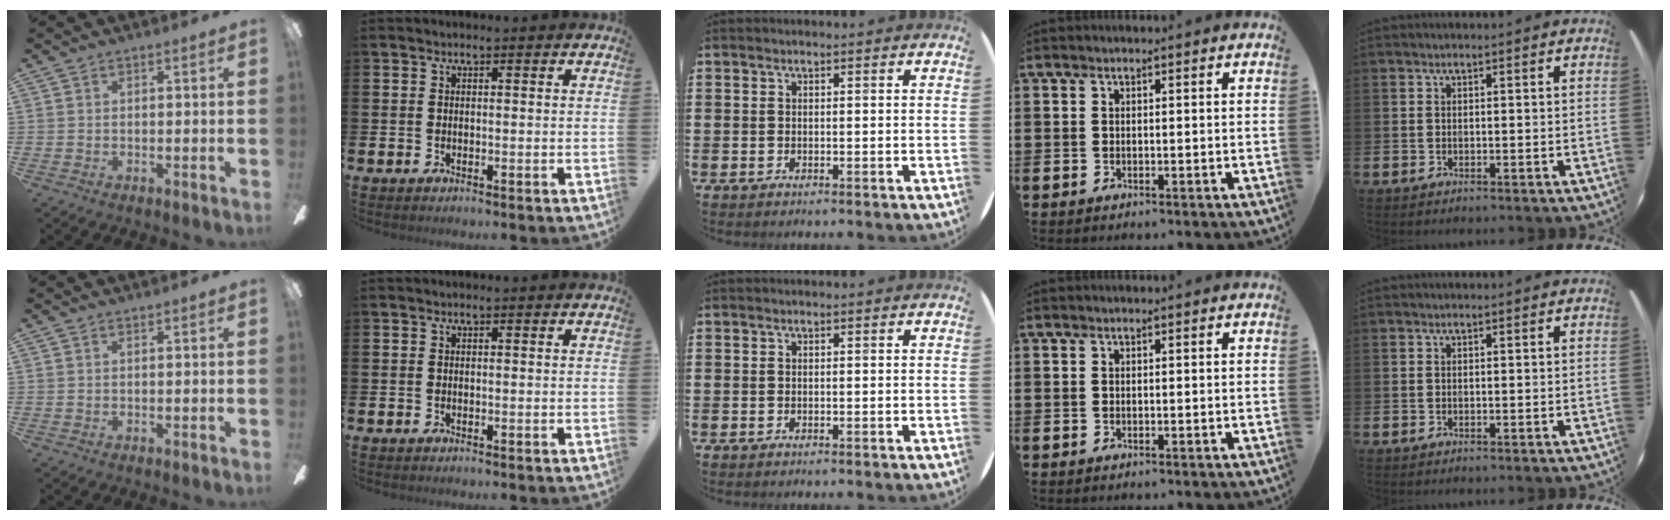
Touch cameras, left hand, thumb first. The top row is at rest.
{}